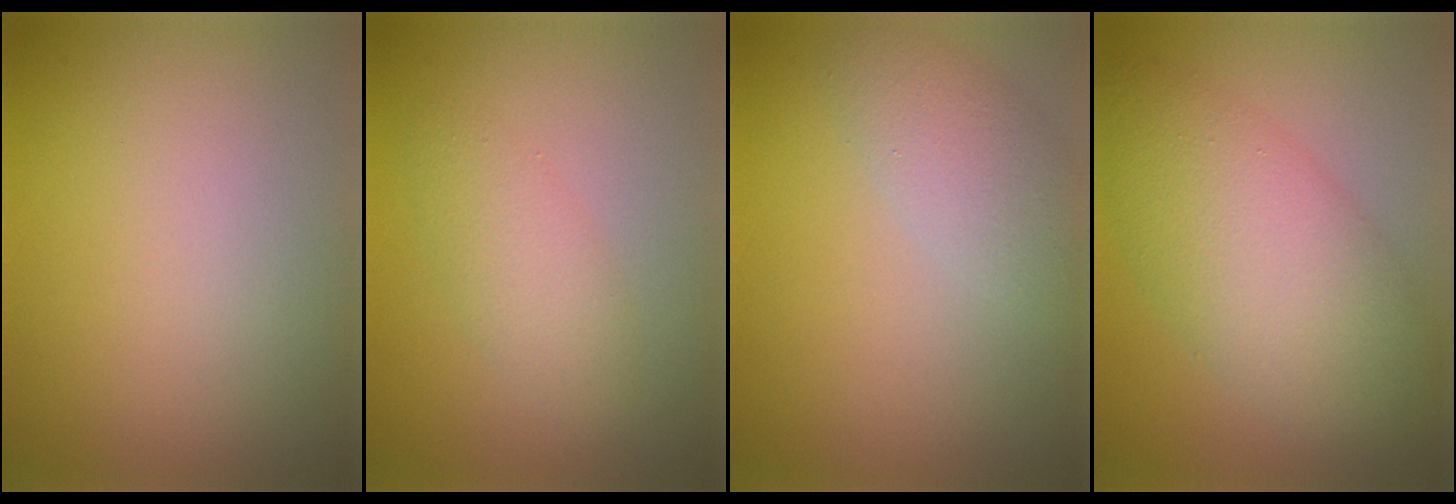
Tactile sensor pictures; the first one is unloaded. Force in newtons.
{"total": 2.7, "press": 2.7, "slide": 0.1}
{"total": 2.9, "press": 2.9, "slide": 0.2}
{"total": 8.3, "press": 8.3, "slide": 0.3}